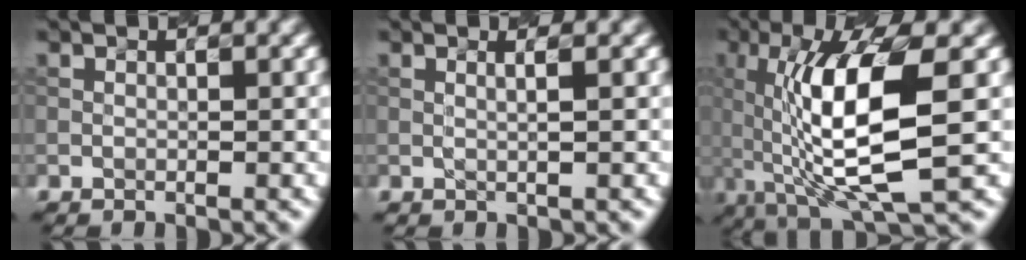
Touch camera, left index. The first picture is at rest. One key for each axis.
{"total": 1.5, "fx": 0.4, "fy": 0.6, "fz": 1.4, "tx": -0.013, "ty": 0.006, "tz": -0.008}
{"total": 10.1, "fx": -0.6, "fy": 2.7, "fz": 9.8, "tx": -0.172, "ty": 0.002, "tz": 0.002}